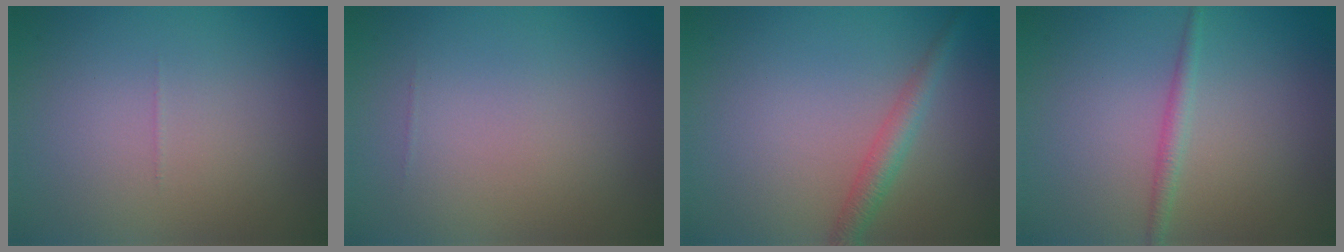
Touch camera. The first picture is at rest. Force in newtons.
{"total": 0.0}
{"total": 2.2, "press": 2.2, "slide": 0.1}
{"total": 1.4, "press": 1.4, "slide": 0.1}